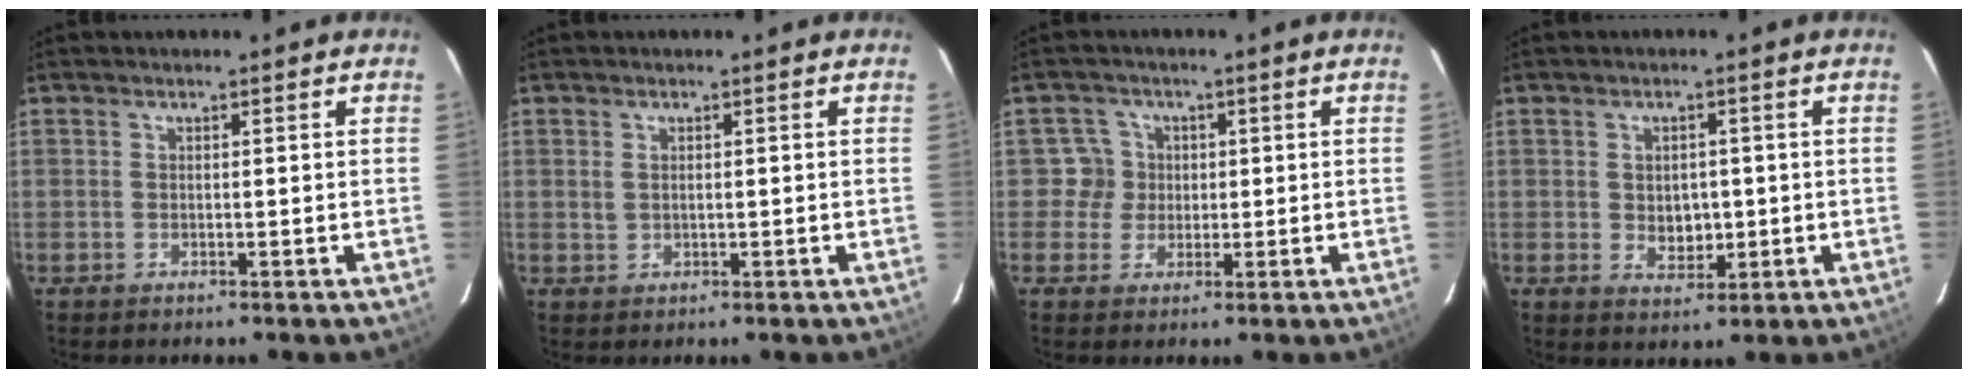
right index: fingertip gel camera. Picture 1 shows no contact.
{"total": 1.5, "force": [0.3, 1.1, 1.1], "torque": [-0.021, 0.002, 0.008]}
{"total": 3.9, "force": [0.2, 3.9, -0.1], "torque": [0.014, 0.013, 0.000]}
{"total": 4.5, "force": [-0.3, 3.5, 2.7], "torque": [-0.043, -0.003, 0.003]}